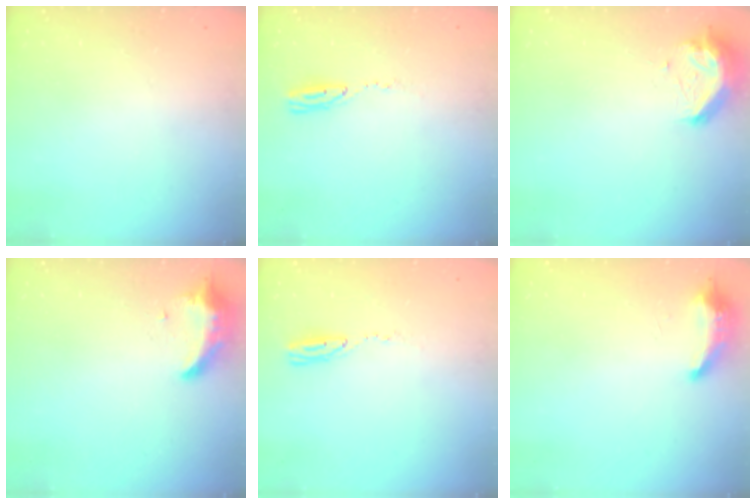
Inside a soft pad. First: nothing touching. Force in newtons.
{"total": 4.3, "press": 4.3, "slide": 0.4}
{"total": 10.1, "press": 10.1, "slide": 0.9}
{"total": 8.6, "press": 8.6, "slide": 0.3}
{"total": 4.3, "press": 4.3, "slide": 0.4}
{"total": 8.5, "press": 8.4, "slide": 1.6}